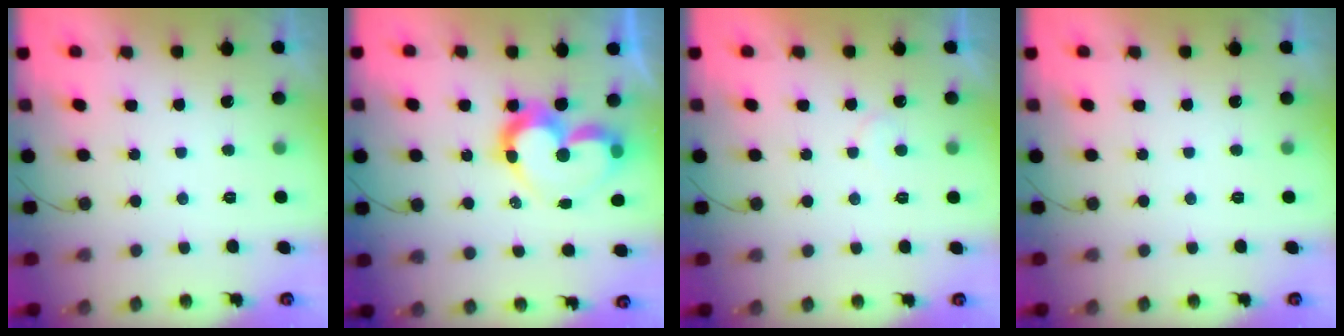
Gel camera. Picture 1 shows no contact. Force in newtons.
{"total": 12.4, "press": 12.3, "slide": 1.1}
{"total": 4.4, "press": 4.4, "slide": 0.3}
{"total": 0.0}